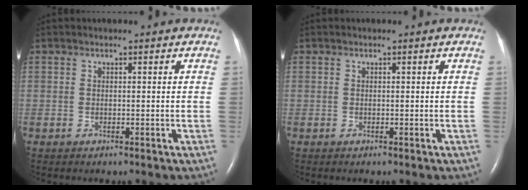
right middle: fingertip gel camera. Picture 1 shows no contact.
{"total": 0.0}